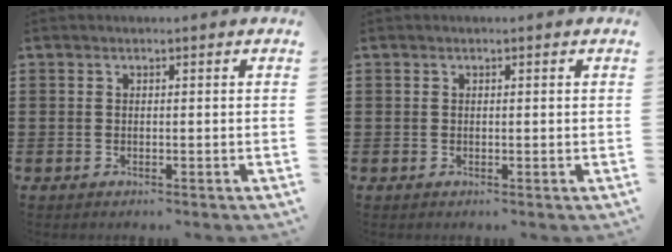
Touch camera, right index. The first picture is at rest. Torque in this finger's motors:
{"motor_torque": [-0.38, 0.36, -0.16, -0.06]}